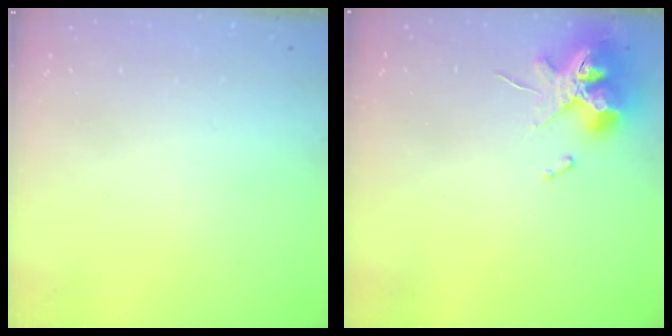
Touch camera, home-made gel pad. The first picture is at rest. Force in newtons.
{"total": 12.2, "press": 12.2, "slide": 1.3}